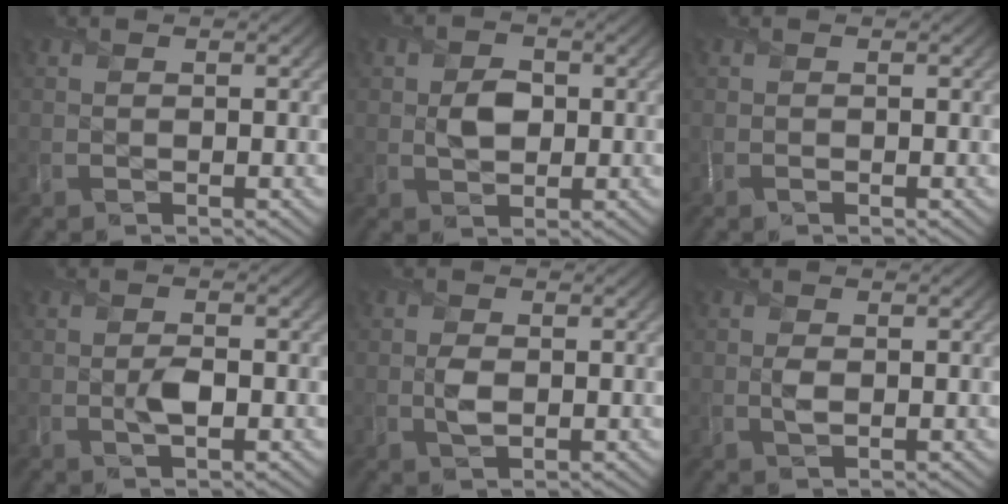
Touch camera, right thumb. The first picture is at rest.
{"total": 3.2, "force": [0.2, 2.5, 2.1], "torque": [-0.044, 0.000, 0.001]}
{"total": 0.0}
{"total": 2.2, "force": [-0.5, 1.1, 1.9], "torque": [-0.038, -0.002, -0.008]}
{"total": 2.0, "force": [0.1, 1.3, 1.5], "torque": [-0.035, -0.001, 0.002]}
{"total": 1.3, "force": [0.2, 0.8, 1.0], "torque": [-0.023, 0.000, 0.003]}